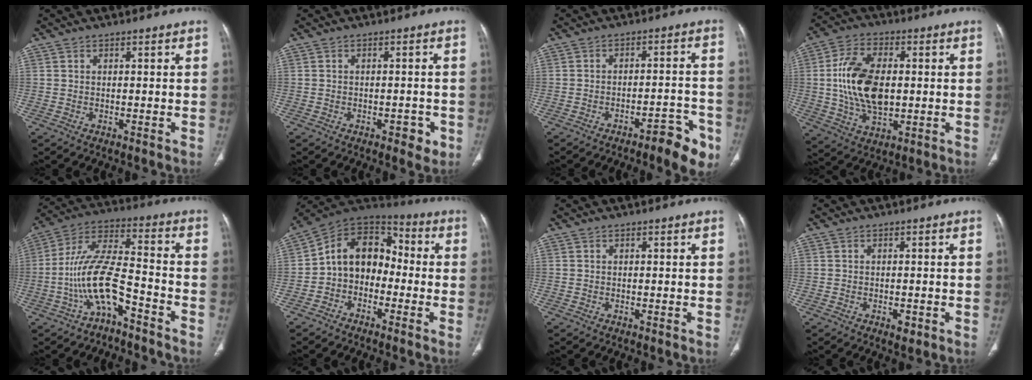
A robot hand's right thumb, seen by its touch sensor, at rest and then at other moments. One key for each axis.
{"total": 3.2, "fx": -1.5, "fy": 1.8, "fz": 2.2, "tx": -0.017, "ty": 0.007, "tz": -0.016}
{"total": 8.7, "fx": -5.3, "fy": 2.6, "fz": 6.4, "tx": -0.068, "ty": 0.034, "tz": -0.068}
{"total": 15.4, "fx": 0.7, "fy": 9.1, "fz": 12.4, "tx": -0.226, "ty": 0.004, "tz": 0.016}
{"total": 12.9, "fx": -6.1, "fy": 4.8, "fz": 10.3, "tx": -0.215, "ty": 0.077, "tz": -0.111}
{"total": 12.3, "fx": -1.9, "fy": 9.4, "fz": 7.6, "tx": -0.096, "ty": 0.060, "tz": -0.051}
{"total": 0.0}
{"total": 2.9, "fx": -1.2, "fy": 1.4, "fz": 2.2, "tx": -0.024, "ty": 0.001, "tz": -0.012}